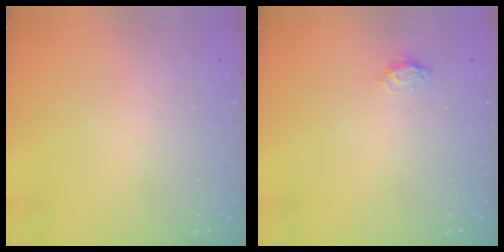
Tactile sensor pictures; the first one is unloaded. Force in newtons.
{"total": 4.3, "press": 4.3, "slide": 0.5}